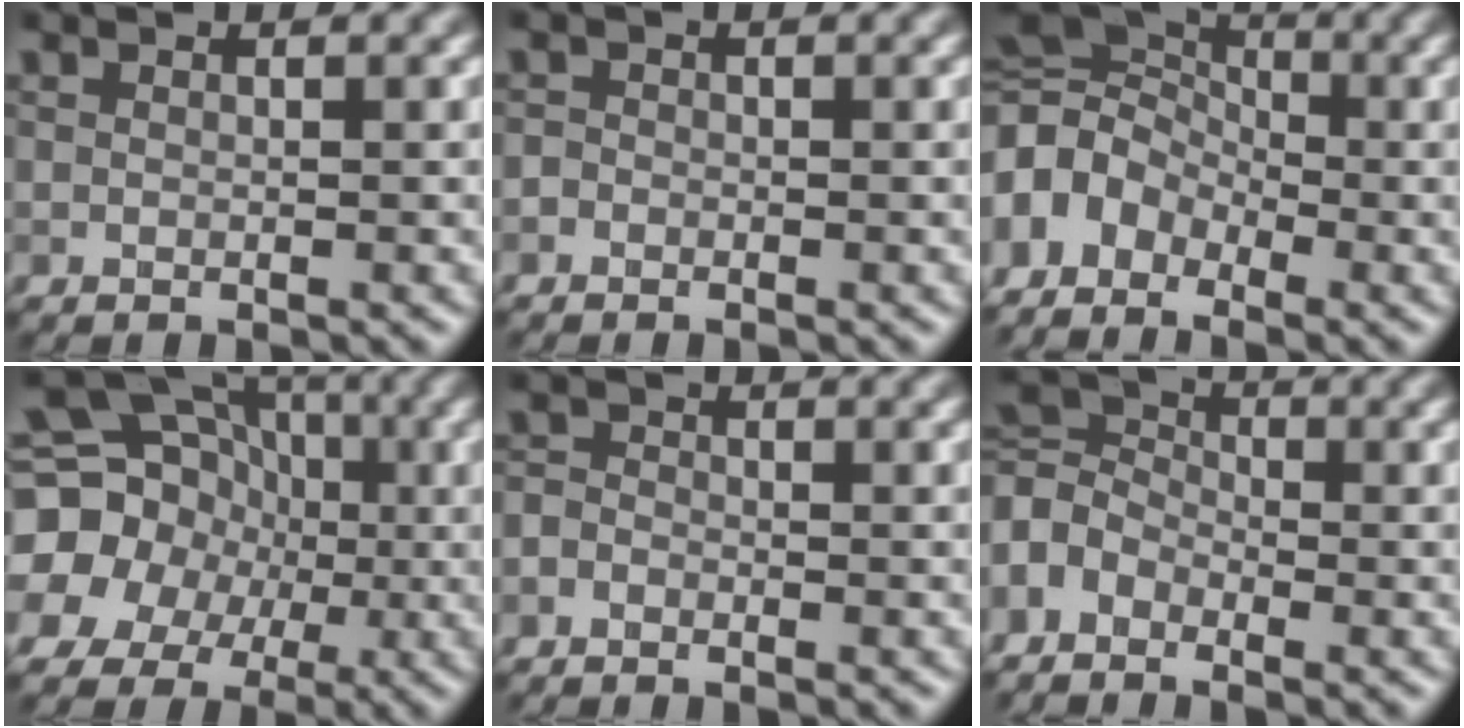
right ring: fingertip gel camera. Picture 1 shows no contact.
{"total": 0.7, "force": [-0.6, 0.4, 0.1], "torque": [0.002, -0.002, -0.013]}
{"total": 9.2, "force": [-2.1, 7.2, 5.3], "torque": [-0.105, 0.013, -0.066]}
{"total": 18.2, "force": [-0.6, 17.0, 6.4], "torque": [-0.165, 0.008, -0.046]}
{"total": 1.4, "force": [-1.1, 0.8, 0.5], "torque": [-0.010, 0.000, -0.026]}
{"total": 4.3, "force": [-1.9, 3.1, 2.4], "torque": [-0.050, 0.011, -0.057]}